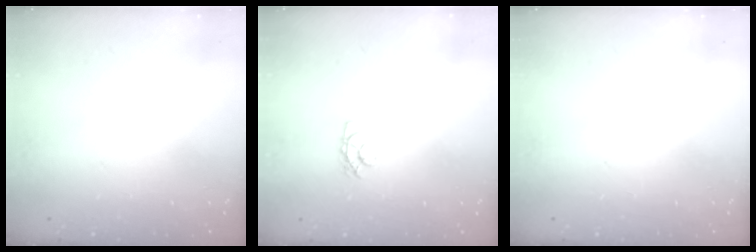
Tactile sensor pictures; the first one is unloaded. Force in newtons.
{"total": 4.2, "press": 4.2, "slide": 0.5}
{"total": 0.0}